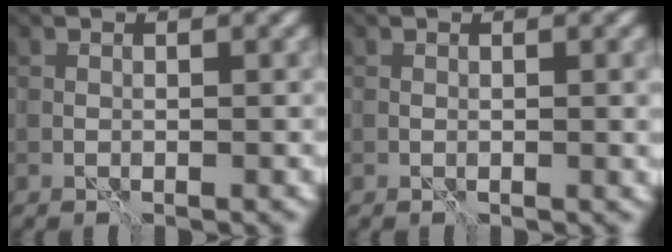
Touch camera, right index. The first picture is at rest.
{"total": 0.6, "force": [0.0, 0.1, 0.6], "torque": [-0.007, -0.002, 0.000]}